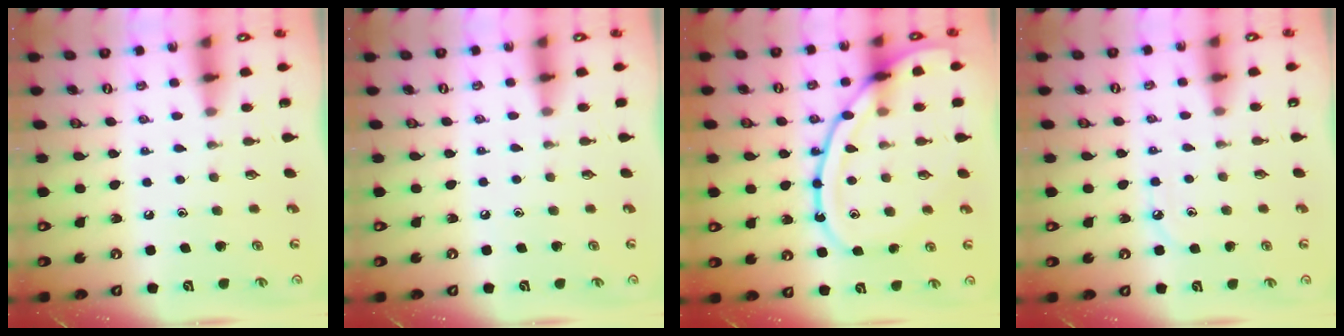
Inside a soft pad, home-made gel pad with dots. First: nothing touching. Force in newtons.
{"total": 2.9, "press": 2.8, "slide": 0.4}
{"total": 18.3, "press": 18.2, "slide": 1.8}
{"total": 4.9, "press": 4.8, "slide": 0.4}